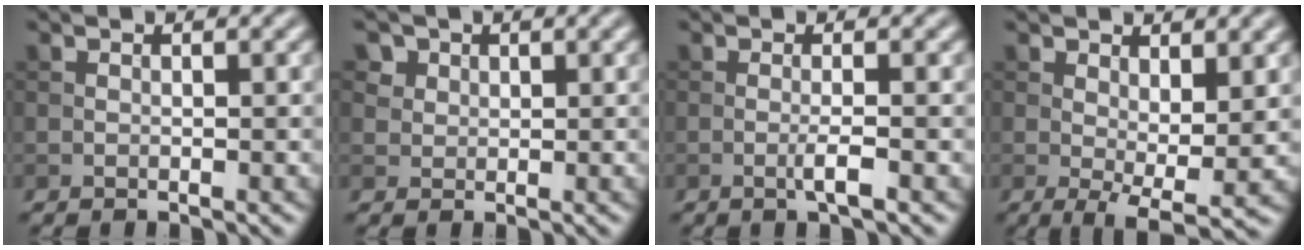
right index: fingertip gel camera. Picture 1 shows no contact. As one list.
[{"total": 3.6, "force": [2.1, 2.6, 1.3], "torque": [-0.045, 0.003, 0.045]}, {"total": 1.8, "force": [-0.5, 0.2, 1.7], "torque": [-0.030, 0.000, -0.014]}, {"total": 4.5, "force": [0.5, 1.6, 4.1], "torque": [-0.066, -0.013, 0.013]}]